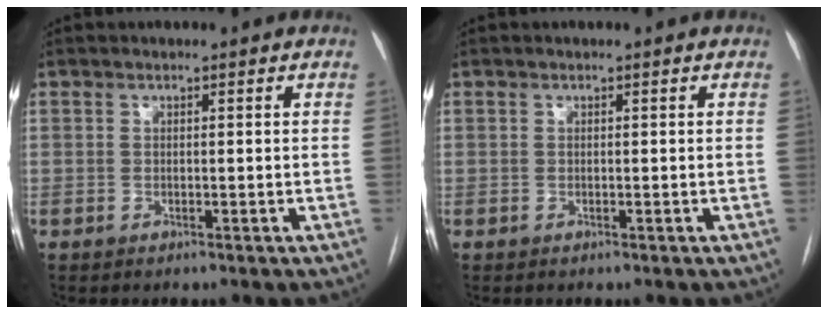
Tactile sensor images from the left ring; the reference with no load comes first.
{"total": 0.0}